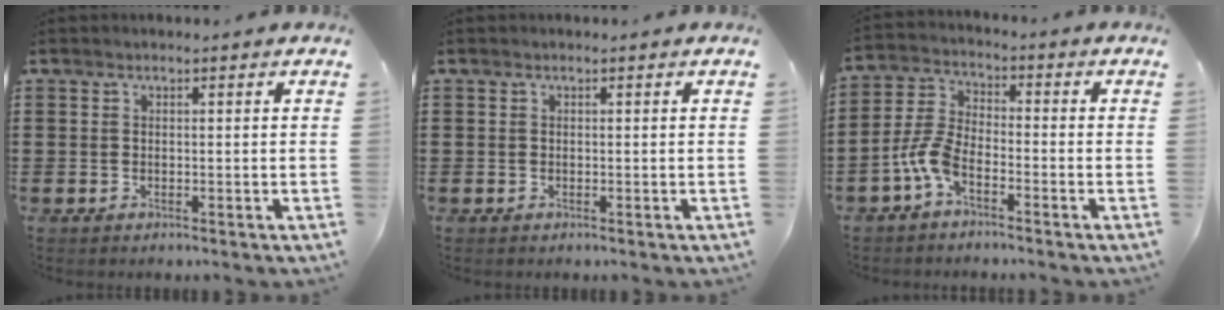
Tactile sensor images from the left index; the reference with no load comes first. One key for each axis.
{"total": 0.0}
{"total": 5.7, "fx": -3.3, "fy": 2.1, "fz": 4.1, "tx": -0.112, "ty": -0.003, "tz": -0.072}